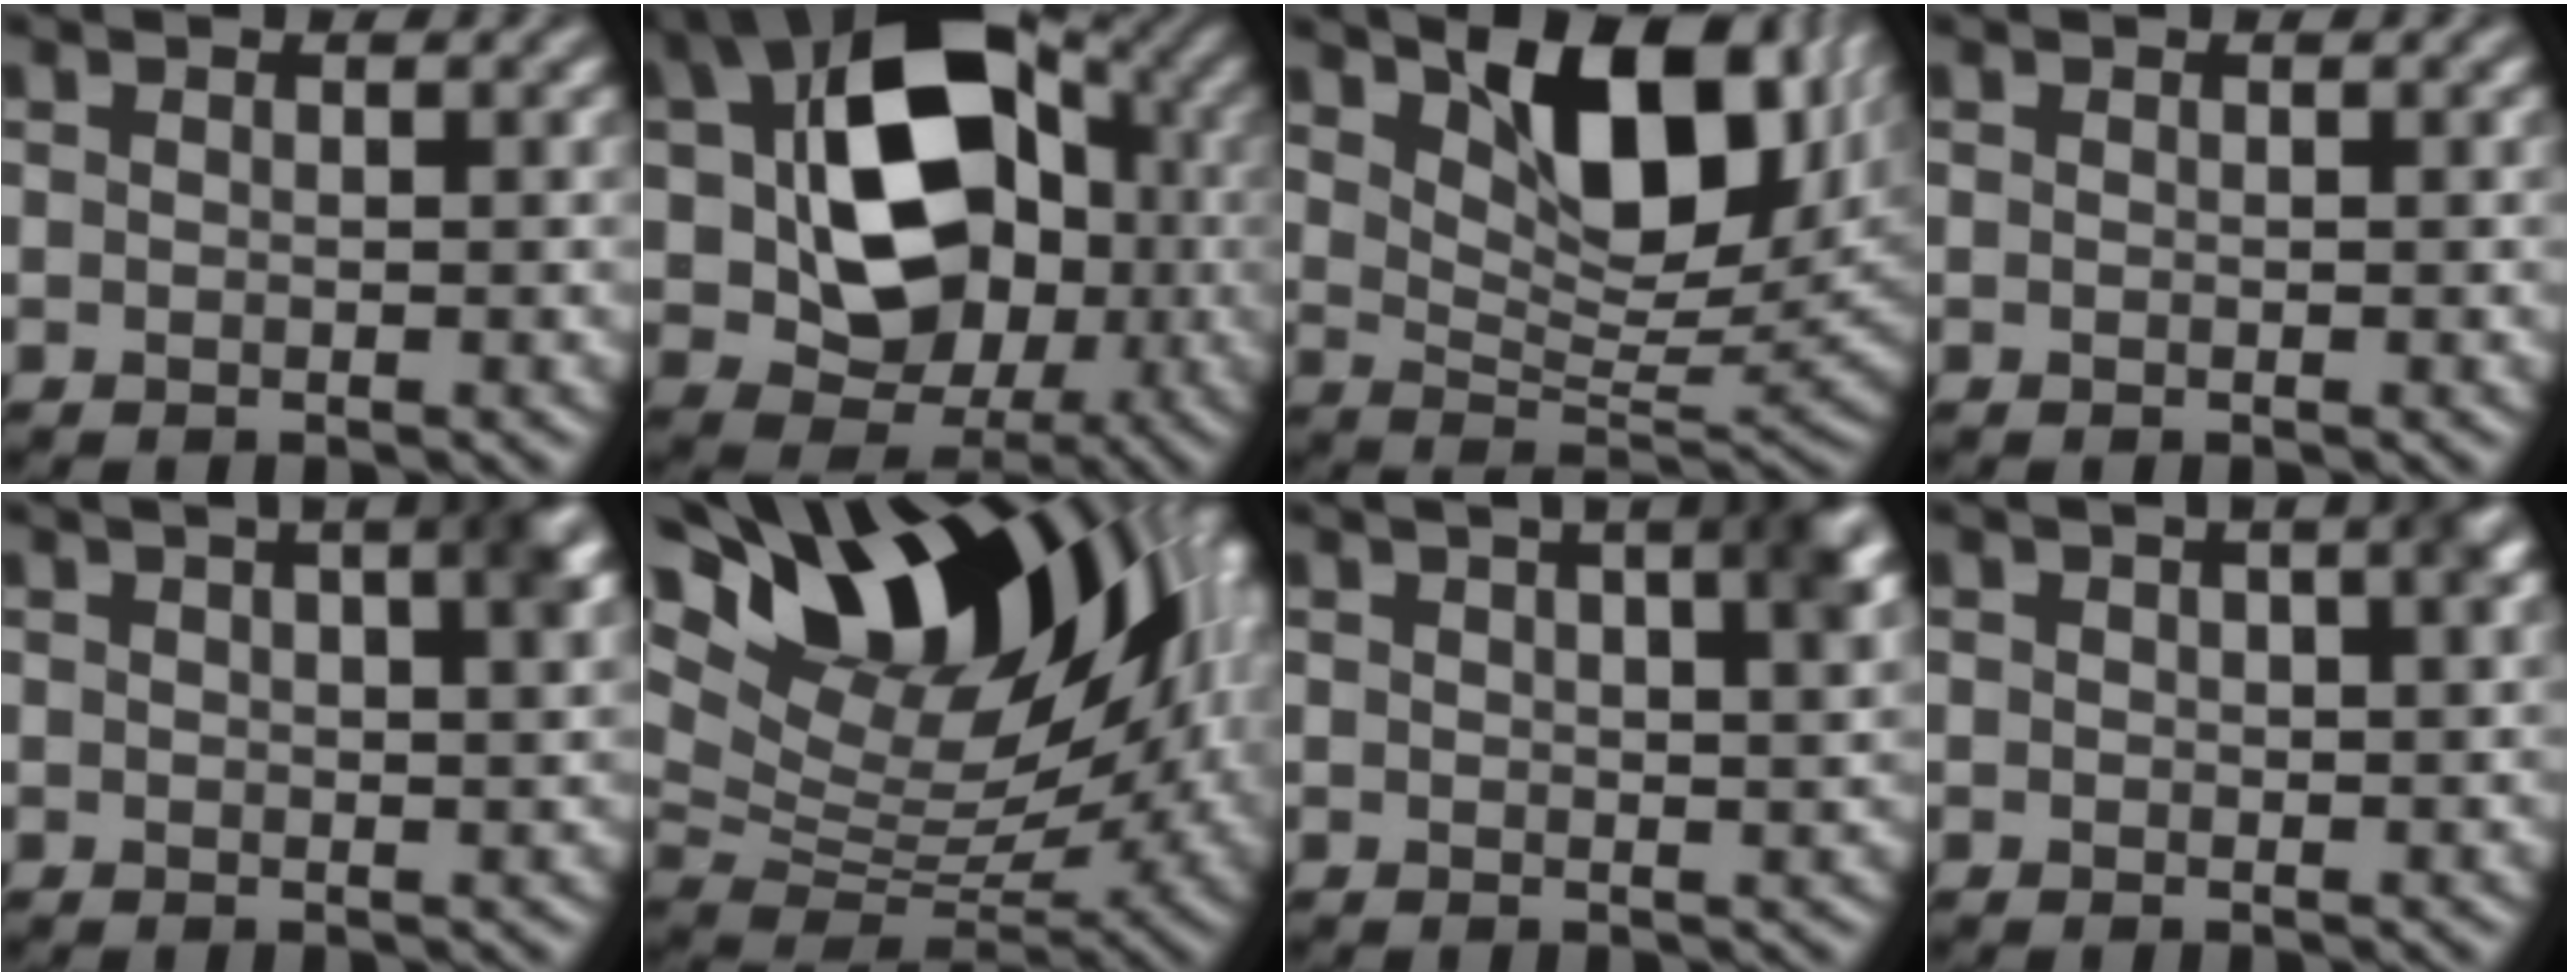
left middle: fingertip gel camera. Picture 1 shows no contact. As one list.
[{"total": 14.3, "force": [1.4, 10.3, 9.8], "torque": [-0.147, -0.004, 0.029]}, {"total": 10.3, "force": [5.3, 4.4, 7.7], "torque": [-0.119, 0.000, 0.089]}, {"total": 0.0}, {"total": 3.9, "force": [1.7, 1.3, 3.3], "torque": [-0.032, 0.014, 0.026]}, {"total": 17.4, "force": [7.5, 9.3, 12.6], "torque": [-0.211, 0.035, 0.127]}, {"total": 5.3, "force": [2.4, 2.0, 4.3], "torque": [-0.033, 0.026, 0.026]}, {"total": 1.8, "force": [0.7, 0.5, 1.6], "torque": [-0.016, 0.012, 0.008]}]